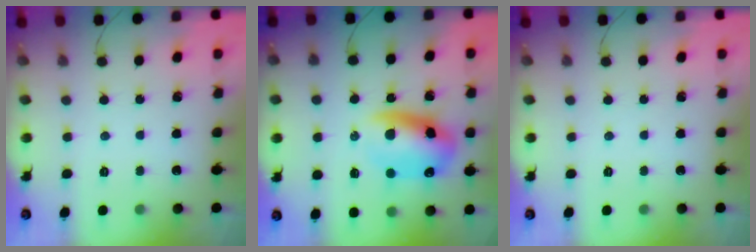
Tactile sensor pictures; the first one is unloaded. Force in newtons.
{"total": 14.2, "press": 13.8, "slide": 3.6}
{"total": 0.0}